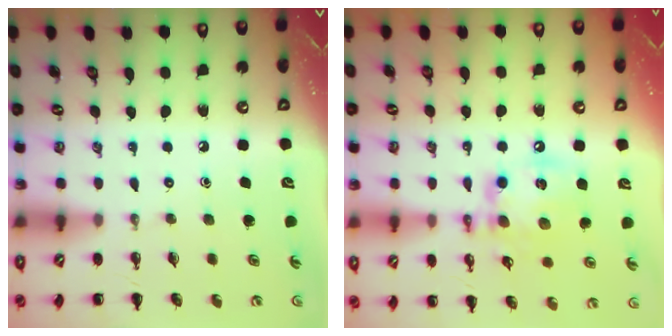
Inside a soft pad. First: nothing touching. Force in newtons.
{"total": 13.2, "press": 13.0, "slide": 2.1}